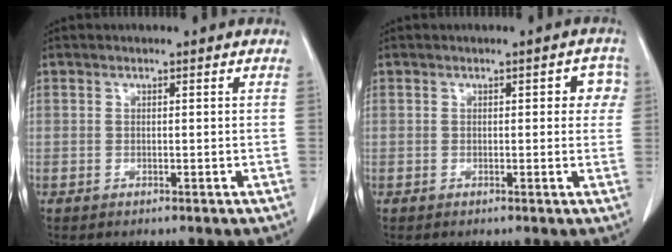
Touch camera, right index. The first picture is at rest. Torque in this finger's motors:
{"motor_torque": [0.04, 0.04, 0.02, -0.01]}